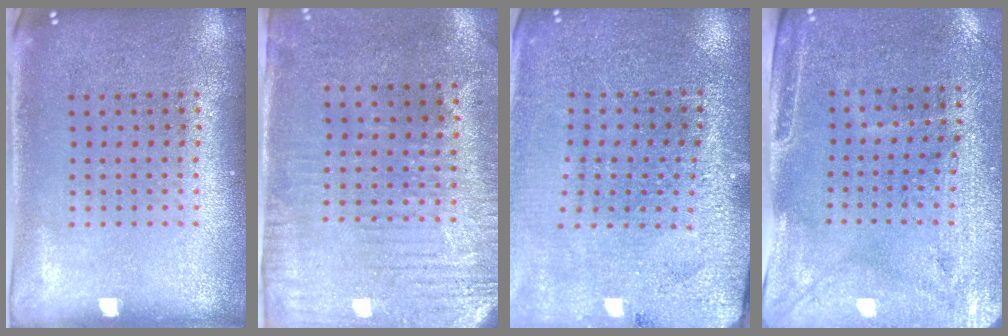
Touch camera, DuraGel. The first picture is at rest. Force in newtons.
{"total": 3.0, "press": 2.5, "slide": 1.7}
{"total": 2.8, "press": 2.8, "slide": 0.1}
{"total": 3.0, "press": 2.7, "slide": 1.4}